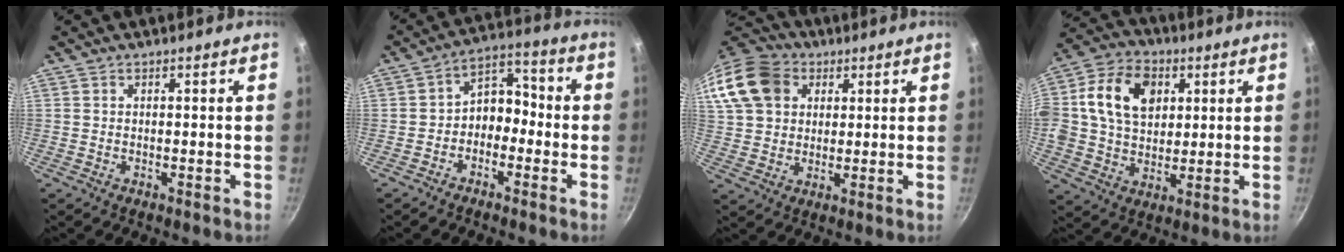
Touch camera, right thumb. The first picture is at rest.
{"total": 7.3, "force": [-2.2, 5.3, 4.4], "torque": [-0.029, 0.050, -0.048]}
{"total": 18.1, "force": [6.5, 14.1, 9.3], "torque": [-0.199, 0.023, 0.115]}
{"total": 16.3, "force": [4.1, 11.8, 10.5], "torque": [-0.172, 0.009, 0.059]}